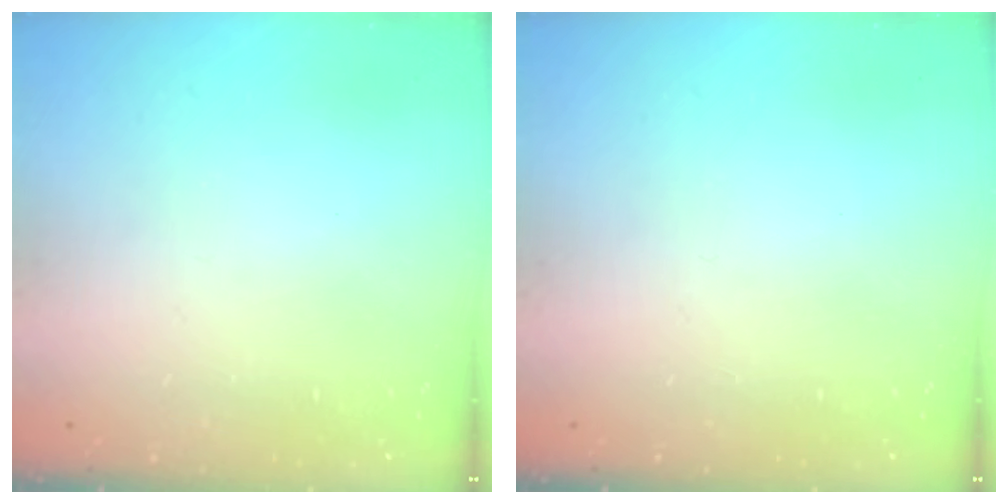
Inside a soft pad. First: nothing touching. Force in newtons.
{"total": 0.0}